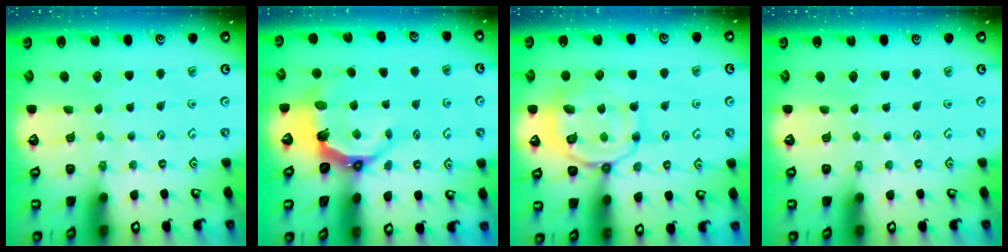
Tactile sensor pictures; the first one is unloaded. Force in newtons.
{"total": 7.4, "press": 5.6, "slide": 4.8}
{"total": 12.3, "press": 12.3, "slide": 1.4}
{"total": 0.0}